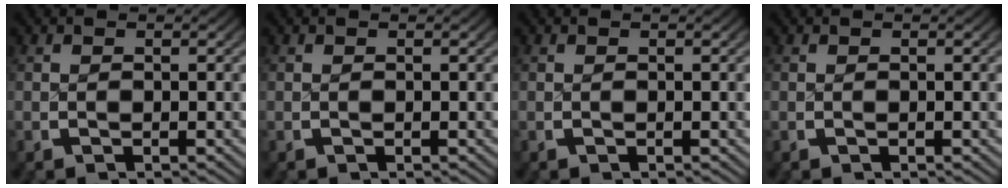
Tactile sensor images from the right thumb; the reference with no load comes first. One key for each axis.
{"total": 0.0}
{"total": 0.0}
{"total": 0.0}